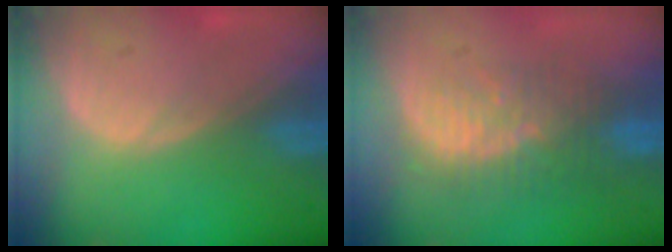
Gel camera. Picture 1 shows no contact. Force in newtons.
{"total": 8.3, "press": 7.8, "slide": 2.9}